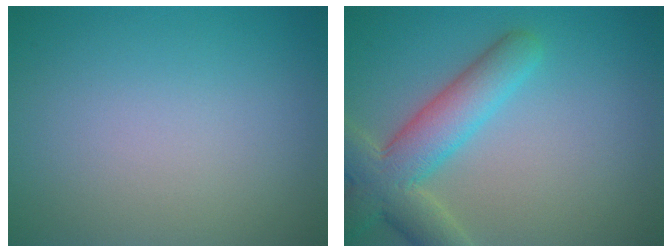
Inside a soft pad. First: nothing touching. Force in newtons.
{"total": 6.4, "press": 6.4, "slide": 0.4}